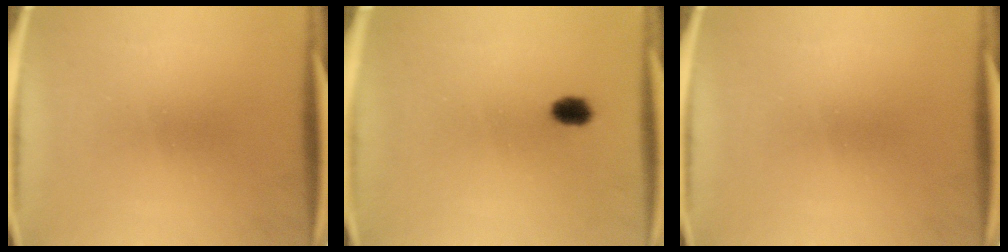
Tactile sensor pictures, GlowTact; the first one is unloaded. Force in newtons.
{"total": 2.8}
{"total": 0.0}